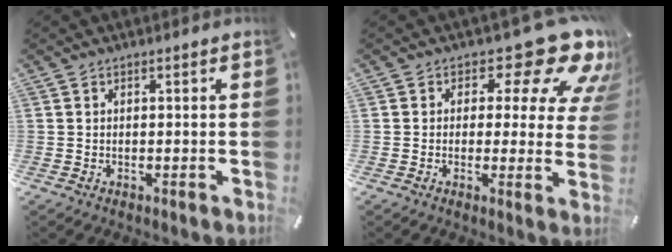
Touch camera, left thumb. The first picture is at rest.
{"total": 16.4, "force": [8.8, 7.7, 11.4], "torque": [-0.145, -0.062, 0.143]}